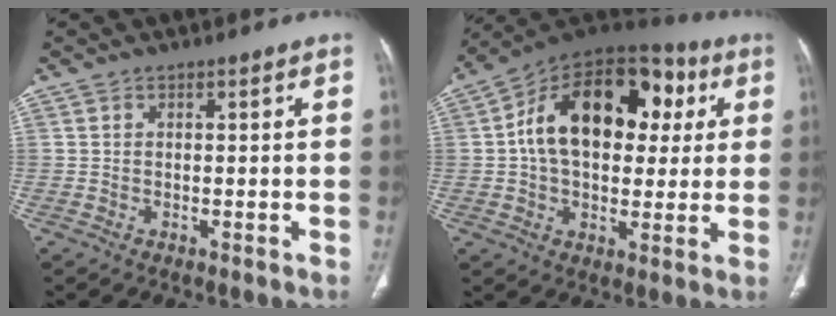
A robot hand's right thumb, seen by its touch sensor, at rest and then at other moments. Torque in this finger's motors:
{"motor_torque": [1.42, 3.58, 1.37, -0.39, 0.18]}